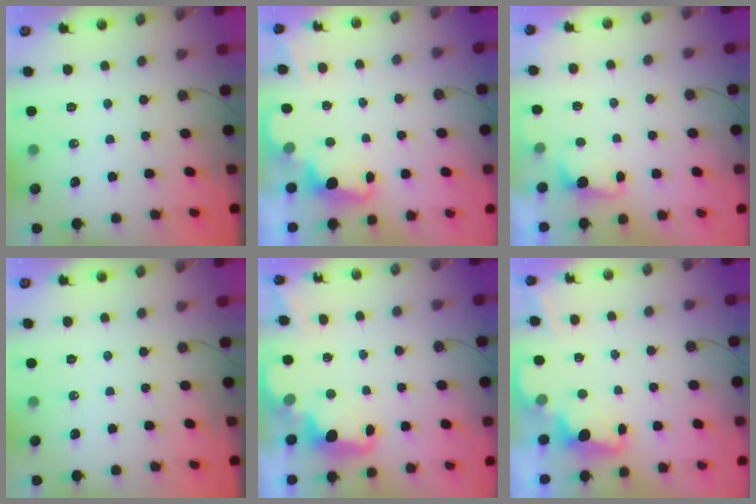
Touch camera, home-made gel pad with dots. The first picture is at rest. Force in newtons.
{"total": 2.5, "press": 2.4, "slide": 0.5}
{"total": 1.9, "press": 1.6, "slide": 0.9}
{"total": 0.0}
{"total": 2.6, "press": 2.6, "slide": 0.5}
{"total": 2.0, "press": 1.9, "slide": 0.5}